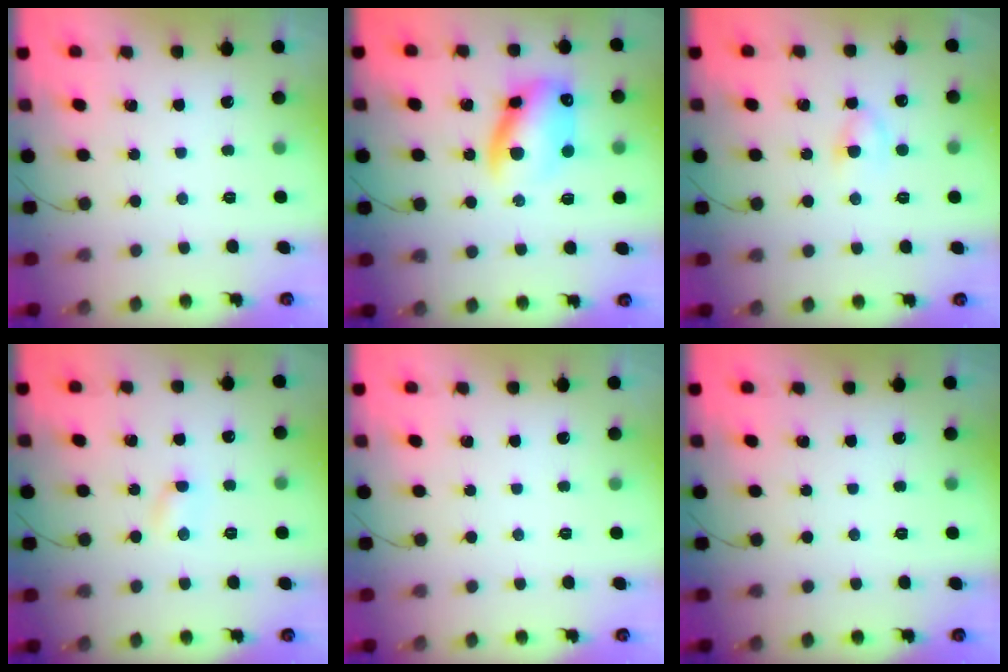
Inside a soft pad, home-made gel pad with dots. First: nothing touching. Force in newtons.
{"total": 12.6, "press": 12.4, "slide": 2.5}
{"total": 3.9, "press": 3.7, "slide": 1.1}
{"total": 2.7, "press": 2.6, "slide": 0.8}
{"total": 0.0}
{"total": 0.0}